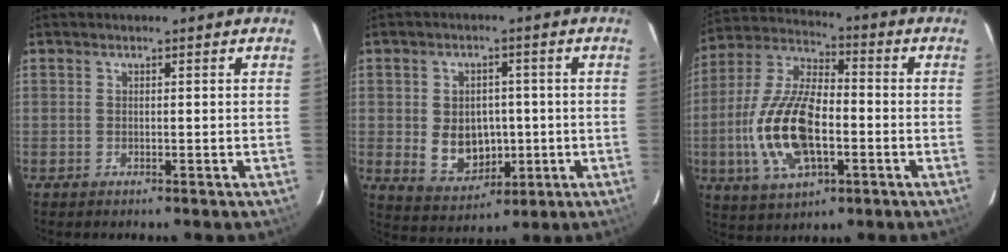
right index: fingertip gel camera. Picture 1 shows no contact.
{"total": 8.7, "force": [-0.7, 6.9, 5.3], "torque": [-0.111, 0.000, 0.011]}
{"total": 17.7, "force": [-3.9, 8.3, 15.2], "torque": [-0.322, -0.002, -0.069]}